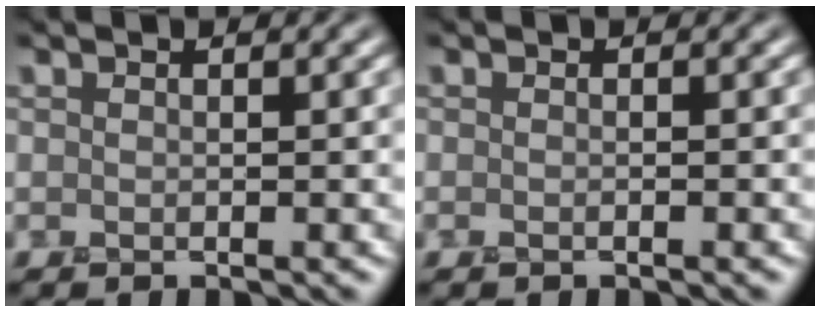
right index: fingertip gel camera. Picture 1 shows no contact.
{"total": 0.6, "force": [-0.4, 0.2, 0.4], "torque": [-0.004, -0.006, -0.009]}